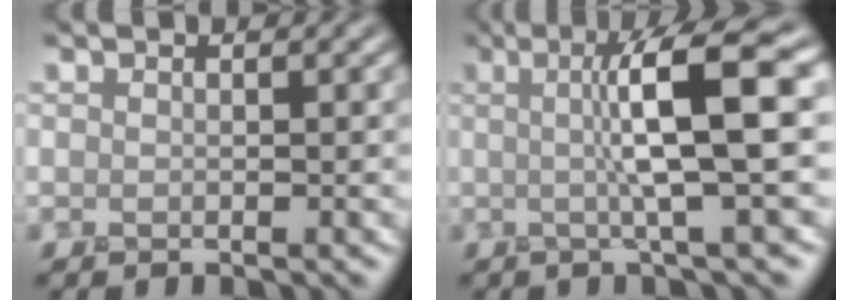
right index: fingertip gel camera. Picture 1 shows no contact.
{"total": 8.2, "force": [1.0, 1.1, 8.0], "torque": [-0.116, 0.015, 0.012]}